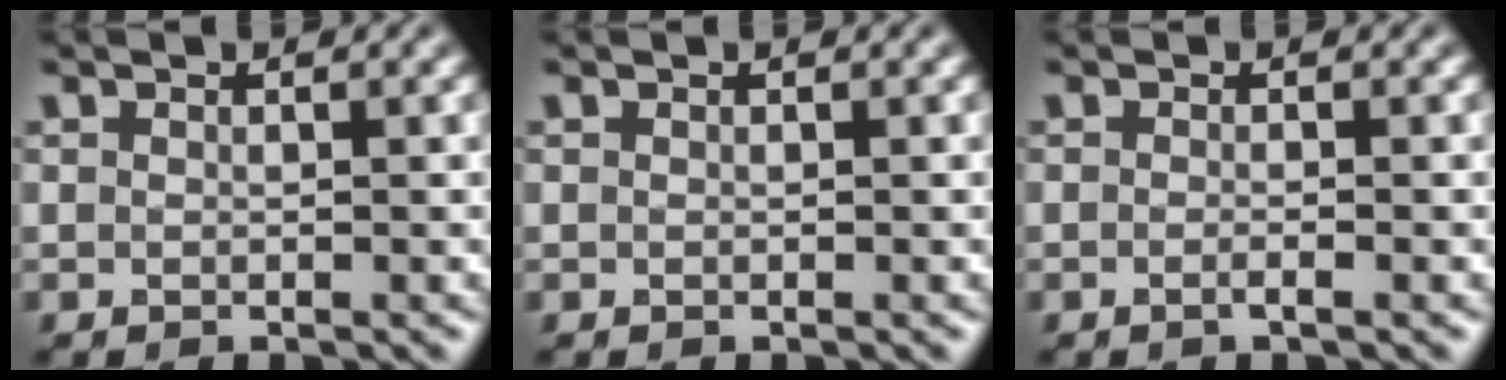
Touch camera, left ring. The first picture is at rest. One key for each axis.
{"total": 0.0}
{"total": 1.0, "fx": -0.3, "fy": 0.3, "fz": 0.9, "tx": -0.013, "ty": -0.004, "tz": -0.011}